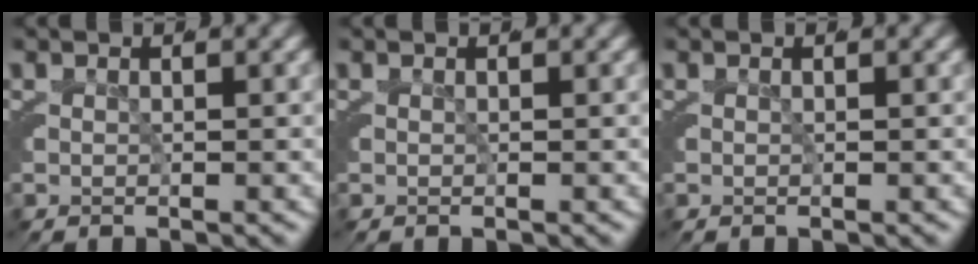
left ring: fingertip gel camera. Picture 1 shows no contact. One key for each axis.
{"total": 0.0}
{"total": 0.0}